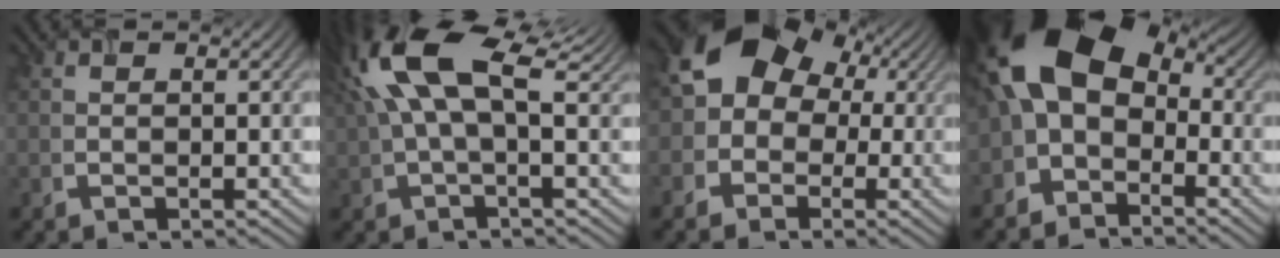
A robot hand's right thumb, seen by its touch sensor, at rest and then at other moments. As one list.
[{"total": 12.7, "force": [3.9, 5.1, 10.9], "torque": [-0.247, 0.021, 0.079]}, {"total": 9.8, "force": [0.5, 8.4, 5.0], "torque": [-0.073, 0.007, -0.016]}, {"total": 13.0, "force": [-1.3, 8.8, 9.5], "torque": [-0.183, 0.010, -0.028]}]